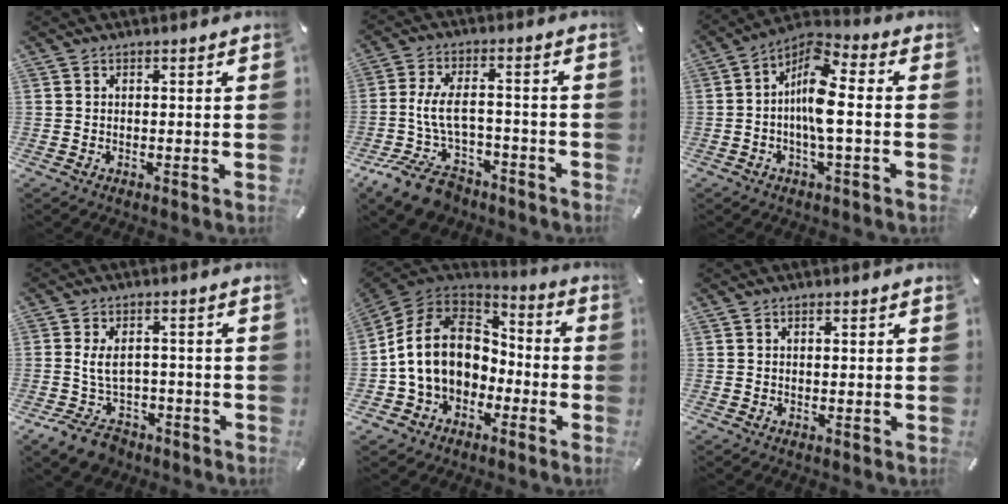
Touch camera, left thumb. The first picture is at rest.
{"total": 12.7, "force": [-4.9, 7.3, 9.3], "torque": [-0.187, 0.027, -0.083]}
{"total": 10.9, "force": [-1.1, 3.6, 10.2], "torque": [-0.202, -0.009, -0.019]}
{"total": 8.5, "force": [-2.5, 5.6, 5.8], "torque": [-0.113, 0.013, -0.043]}
{"total": 16.0, "force": [-0.8, 13.0, 9.2], "torque": [-0.192, 0.019, -0.013]}
{"total": 0.6, "force": [0.2, 0.2, 0.5], "torque": [-0.011, 0.000, 0.004]}